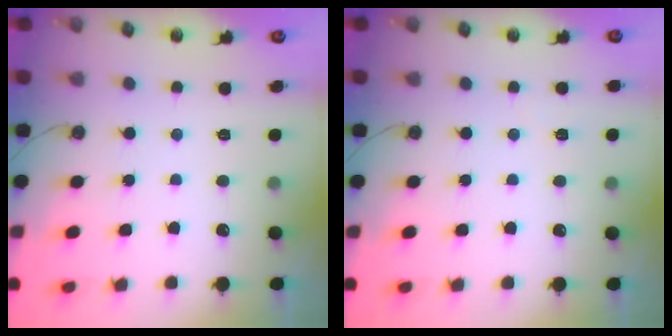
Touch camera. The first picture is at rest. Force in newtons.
{"total": 2.1, "press": 2.1, "slide": 0.5}